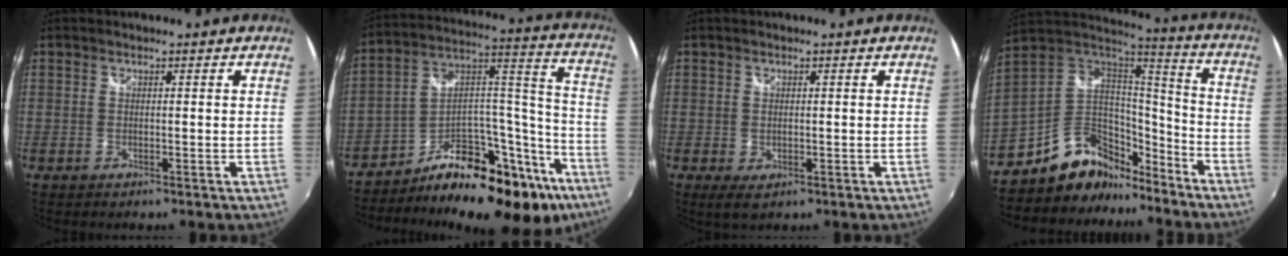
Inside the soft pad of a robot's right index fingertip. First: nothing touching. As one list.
[{"total": 27.2, "force": [-18.4, 12.2, 15.9], "torque": [-0.218, 0.062, -0.269]}, {"total": 2.3, "force": [-0.1, 1.5, 1.7], "torque": [-0.030, -0.006, 0.001]}, {"total": 20.1, "force": [-13.2, 12.3, 8.8], "torque": [-0.185, 0.049, -0.206]}]